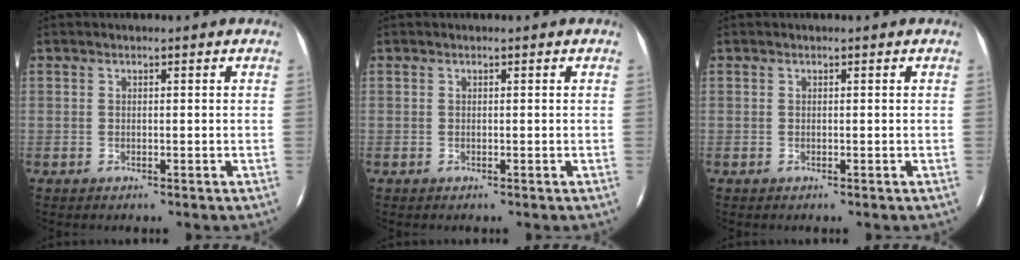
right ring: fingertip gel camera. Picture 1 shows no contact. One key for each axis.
{"total": 0.0}
{"total": 0.0}